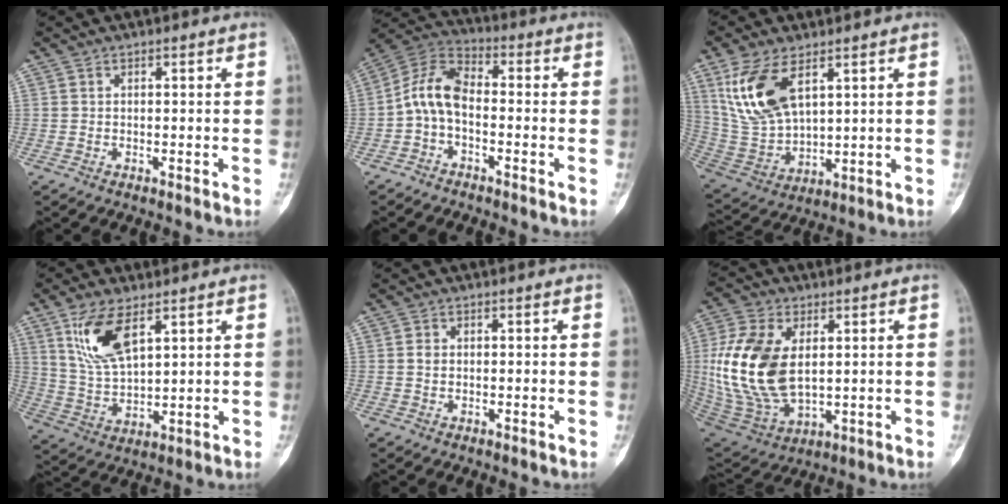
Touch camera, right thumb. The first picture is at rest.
{"total": 8.5, "force": [-1.7, 5.1, 6.6], "torque": [-0.119, 0.032, -0.050]}
{"total": 14.0, "force": [6.5, 6.9, 10.3], "torque": [-0.202, -0.021, 0.144]}
{"total": 11.1, "force": [5.7, 4.7, 8.3], "torque": [-0.157, -0.023, 0.123]}
{"total": 1.4, "force": [0.2, 1.1, 0.9], "torque": [-0.012, 0.000, 0.005]}
{"total": 18.9, "force": [2.4, 11.2, 15.1], "torque": [-0.311, -0.016, 0.056]}